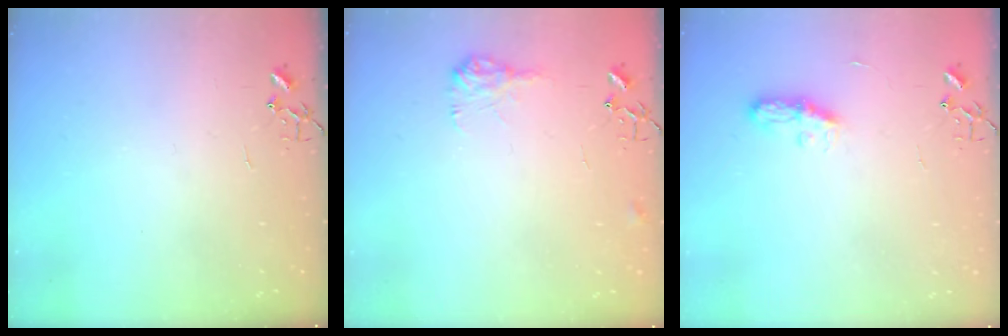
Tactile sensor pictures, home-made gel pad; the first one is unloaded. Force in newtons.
{"total": 8.5, "press": 8.5, "slide": 0.2}
{"total": 5.7, "press": 5.7, "slide": 0.7}